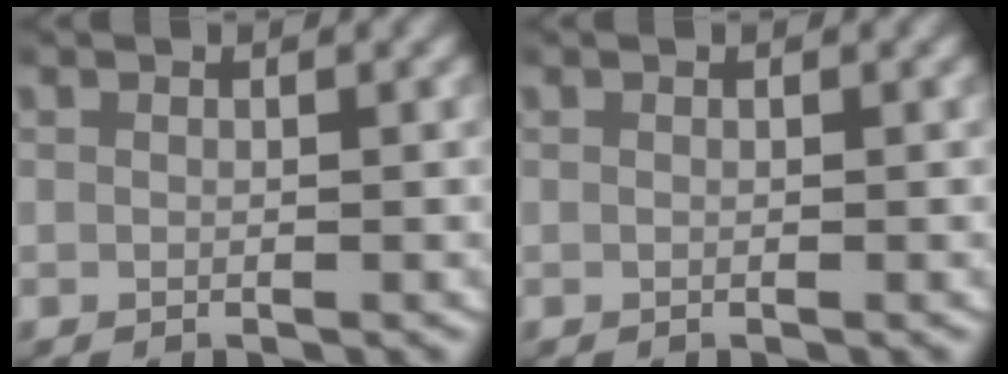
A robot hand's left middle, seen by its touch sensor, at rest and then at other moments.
{"total": 0.0}